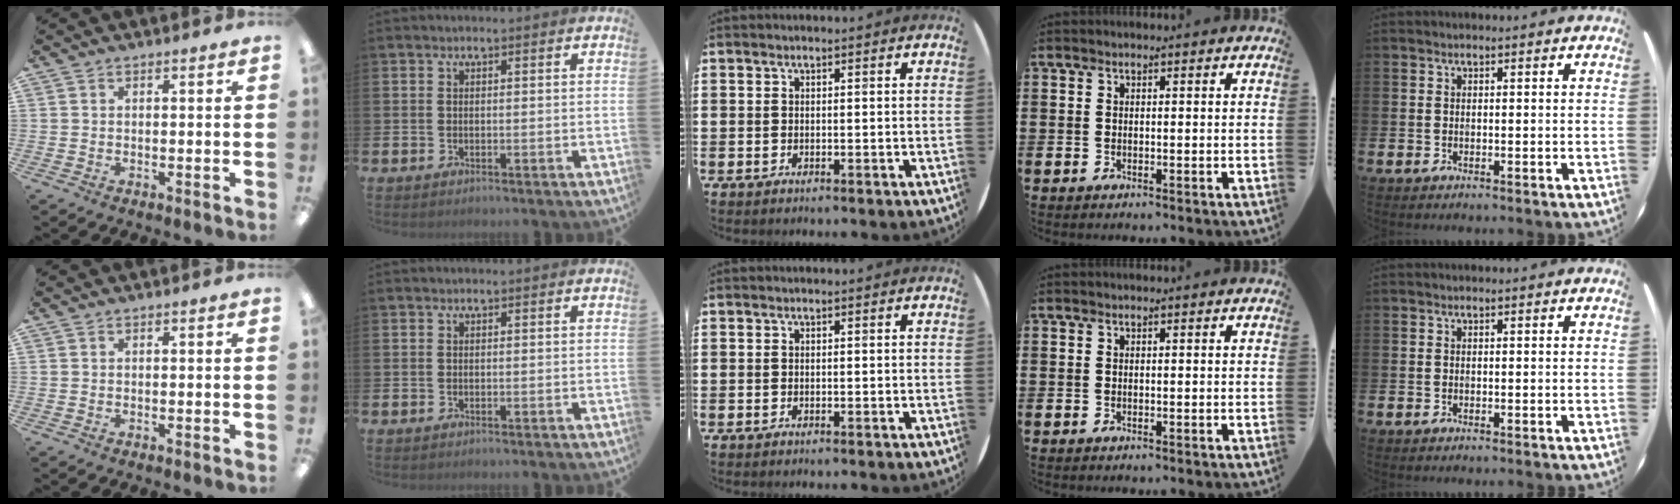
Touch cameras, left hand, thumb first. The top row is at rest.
{}